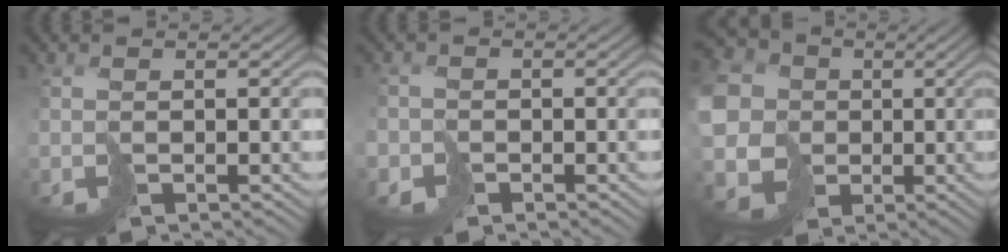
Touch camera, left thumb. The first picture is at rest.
{"total": 2.0, "force": [-1.5, 1.3, -0.2], "torque": [0.007, -0.007, -0.032]}
{"total": 13.5, "force": [0.2, 11.8, 6.6], "torque": [-0.201, -0.018, -0.001]}